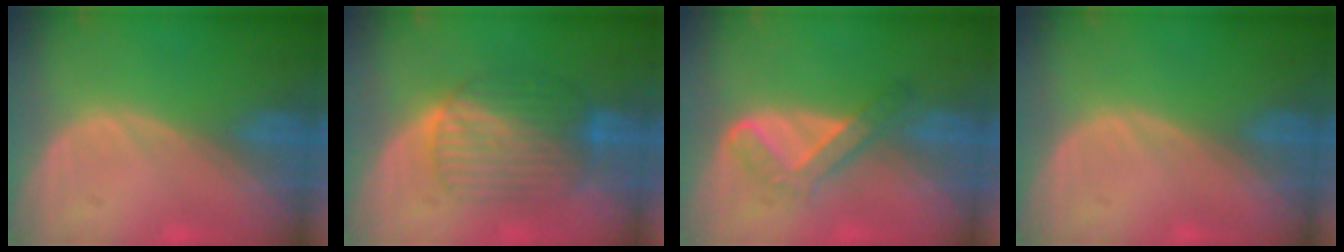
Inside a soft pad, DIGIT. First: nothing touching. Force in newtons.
{"total": 7.4, "press": 7.3, "slide": 0.3}
{"total": 4.6, "press": 4.6, "slide": 0.6}
{"total": 0.0}